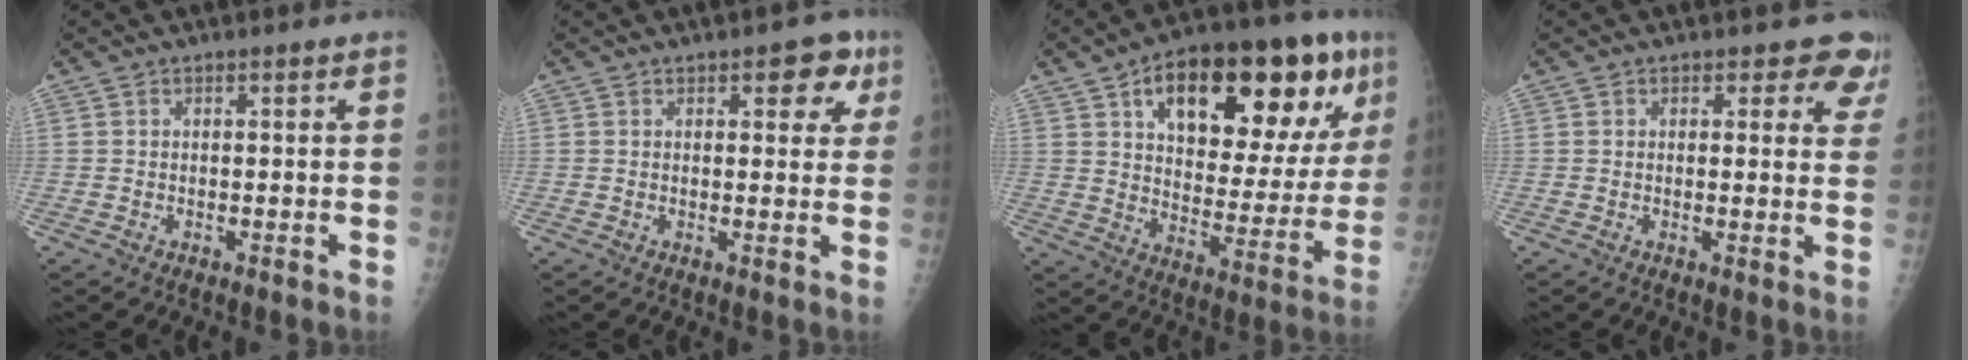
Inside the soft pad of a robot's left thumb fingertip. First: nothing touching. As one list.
[{"total": 5.4, "force": [2.5, 3.0, 3.8], "torque": [-0.008, -0.005, 0.020]}, {"total": 27.8, "force": [12.7, 11.9, 21.7], "torque": [-0.276, -0.003, 0.190]}, {"total": 6.4, "force": [5.1, 3.3, 2.0], "torque": [0.026, -0.020, 0.034]}]